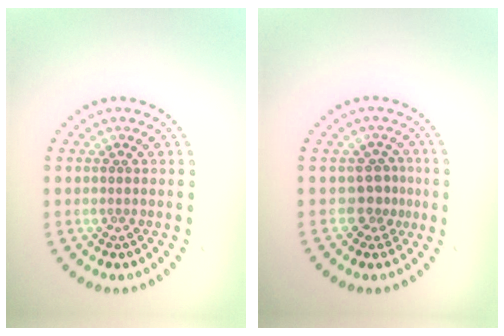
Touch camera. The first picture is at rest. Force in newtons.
{"total": 2.2, "press": 1.5, "slide": 1.7}